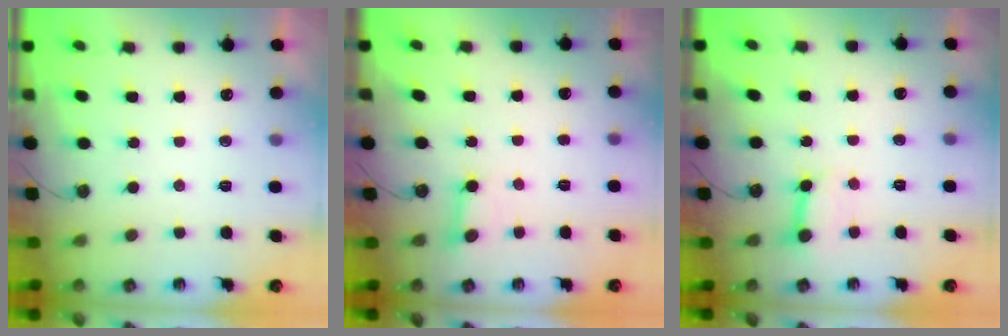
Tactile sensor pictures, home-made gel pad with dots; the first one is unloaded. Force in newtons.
{"total": 3.0, "press": 3.0, "slide": 0.2}
{"total": 7.3, "press": 7.2, "slide": 0.8}